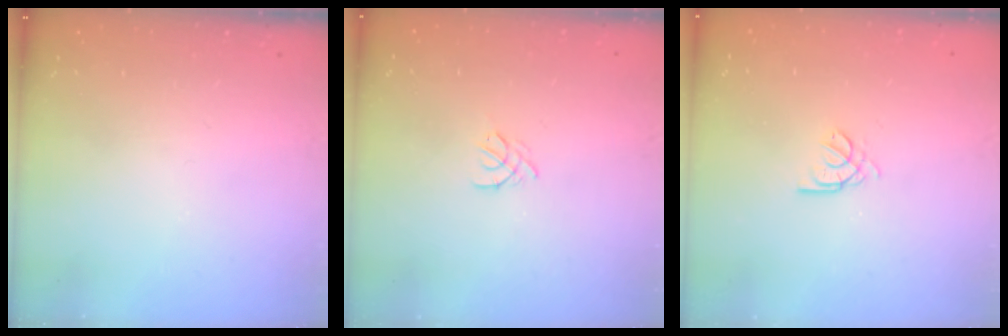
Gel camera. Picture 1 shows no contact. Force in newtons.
{"total": 2.0, "press": 1.9, "slide": 0.5}
{"total": 2.2, "press": 2.1, "slide": 0.6}